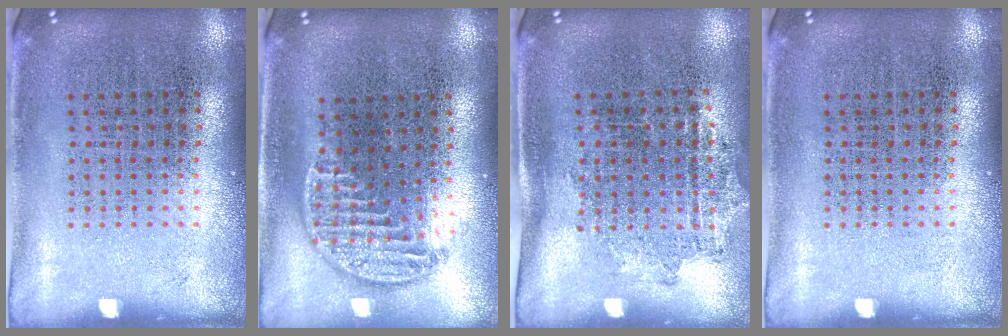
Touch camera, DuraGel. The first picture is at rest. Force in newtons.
{"total": 1.3, "press": 1.1, "slide": 0.6}
{"total": 1.3, "press": 1.0, "slide": 0.9}
{"total": 0.0}